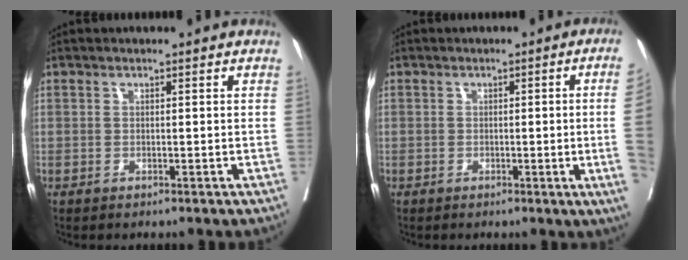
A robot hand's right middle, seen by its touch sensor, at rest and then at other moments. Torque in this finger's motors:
{"motor_torque": [0.36, -0.36, -0.40, -0.07]}